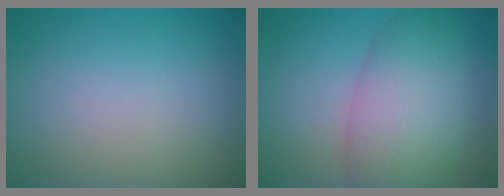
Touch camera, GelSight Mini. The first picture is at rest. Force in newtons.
{"total": 7.6, "press": 7.6, "slide": 0.3}